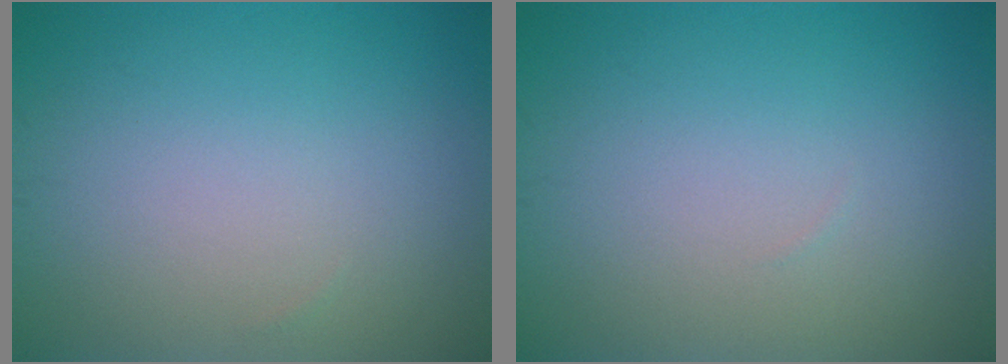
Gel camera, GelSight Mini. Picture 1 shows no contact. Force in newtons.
{"total": 0.0}